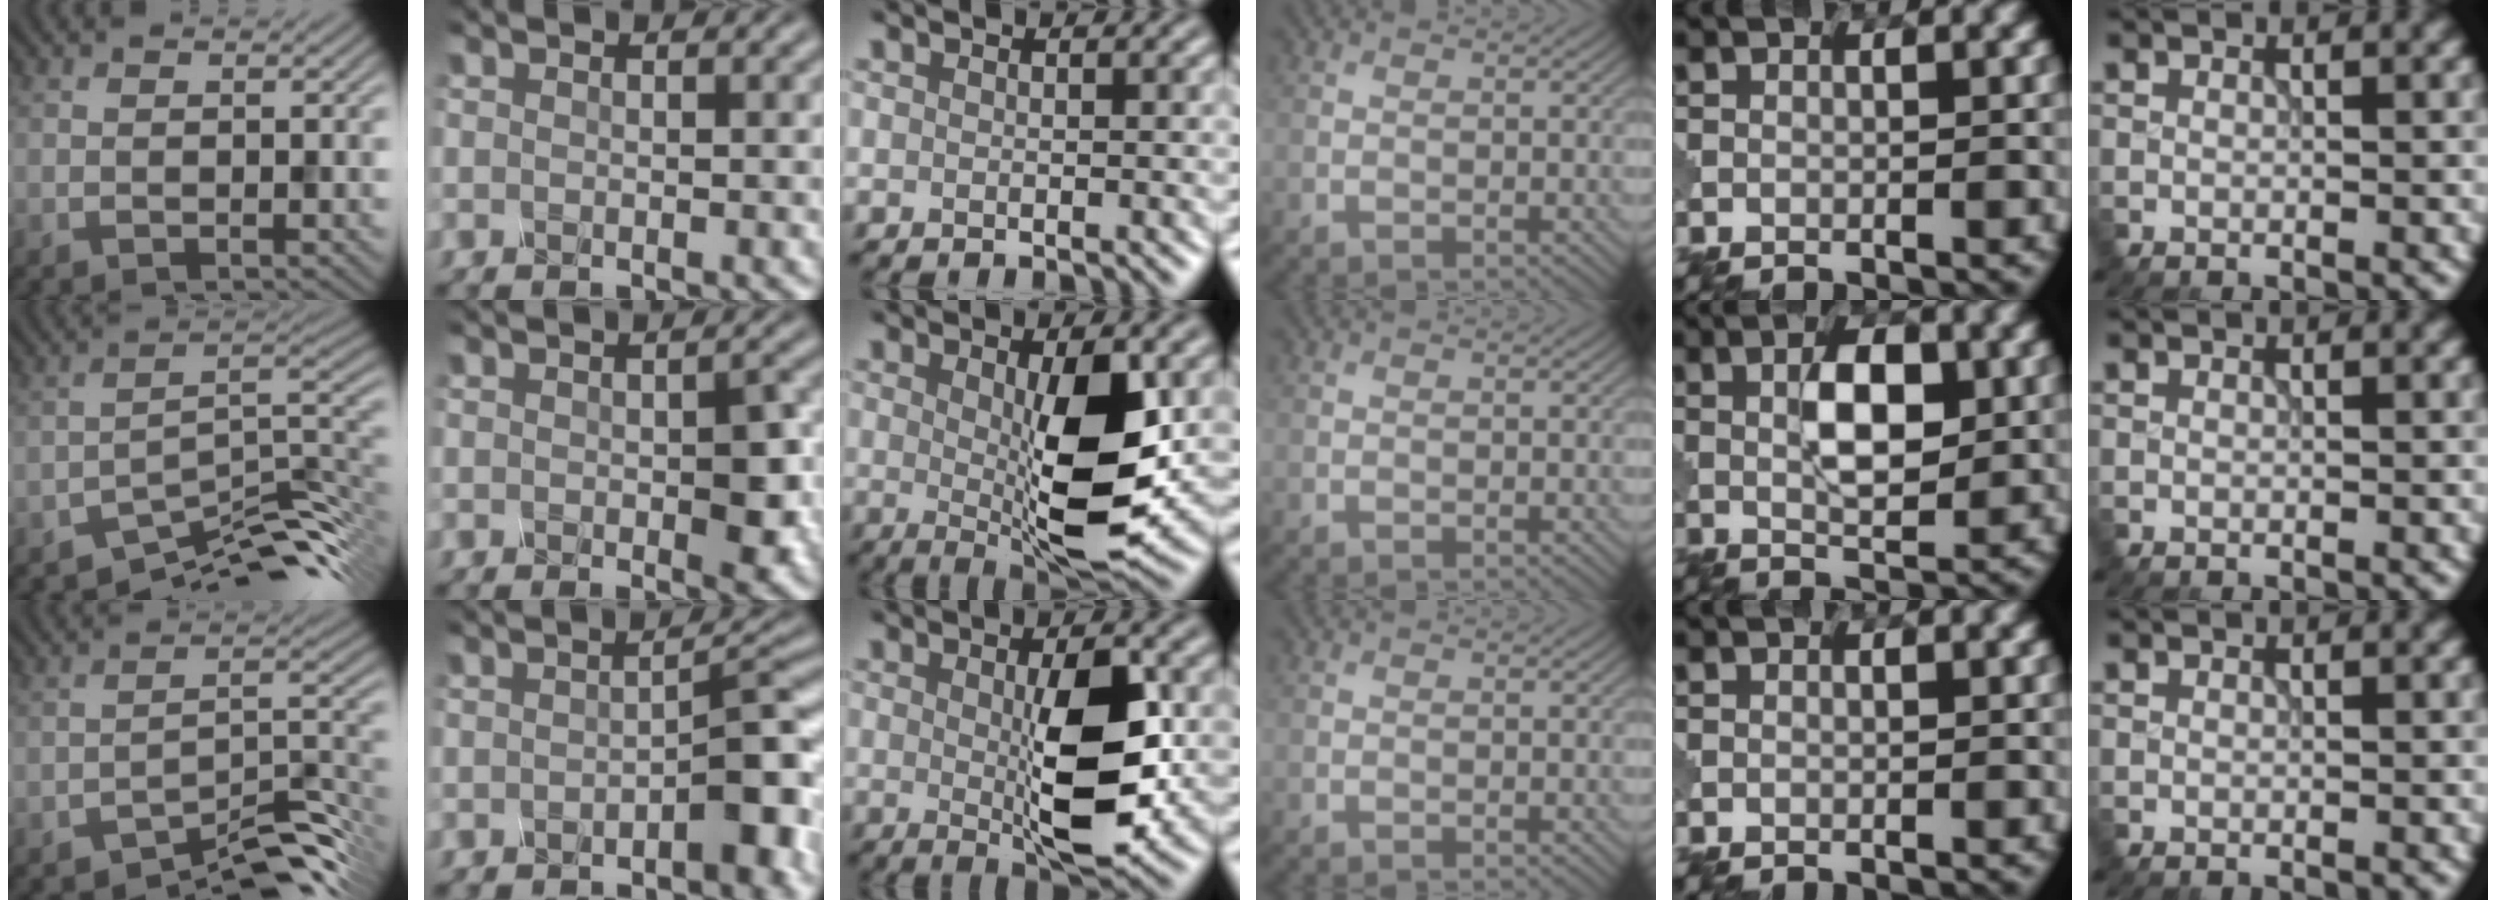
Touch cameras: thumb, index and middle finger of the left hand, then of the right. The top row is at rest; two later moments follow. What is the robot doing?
{"motion": "press", "object": "mechanical pencil"}